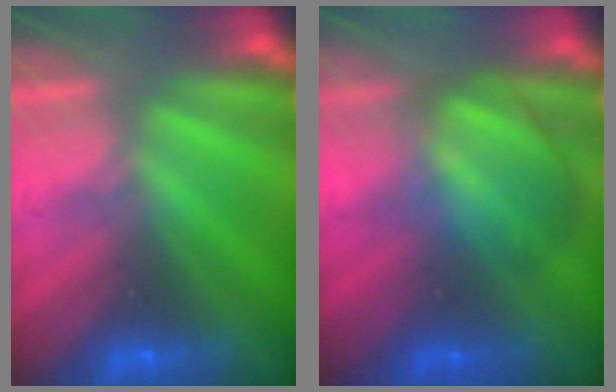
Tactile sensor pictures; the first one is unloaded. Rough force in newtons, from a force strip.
{"total": 2.9}